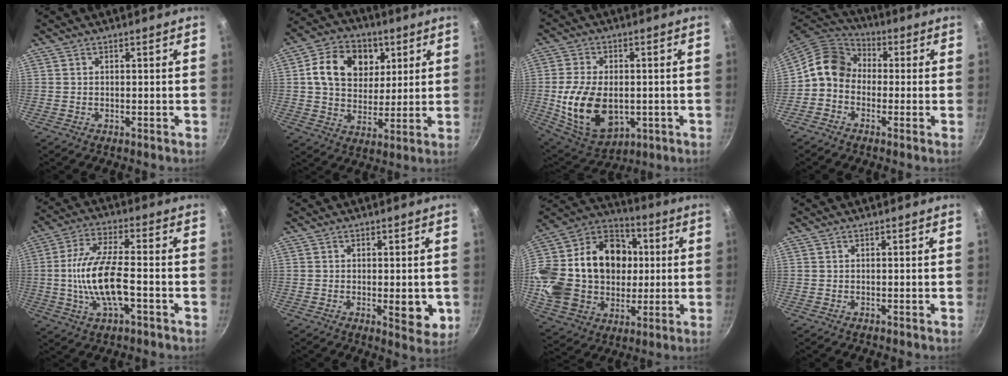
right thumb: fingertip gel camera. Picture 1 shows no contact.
{"total": 15.0, "force": [4.7, 11.5, 8.4], "torque": [-0.116, -0.004, 0.070]}
{"total": 15.8, "force": [-1.8, 10.2, 11.9], "torque": [-0.208, -0.006, -0.013]}
{"total": 9.4, "force": [-0.7, 7.8, 5.2], "torque": [-0.073, 0.036, -0.040]}
{"total": 13.2, "force": [-2.7, 4.9, 11.9], "torque": [-0.228, 0.022, -0.060]}
{"total": 6.3, "force": [-0.9, 2.7, 5.6], "torque": [-0.060, -0.009, -0.008]}
{"total": 30.1, "force": [1.9, 23.4, 18.9], "torque": [-0.345, 0.043, 0.043]}
{"total": 0.0}